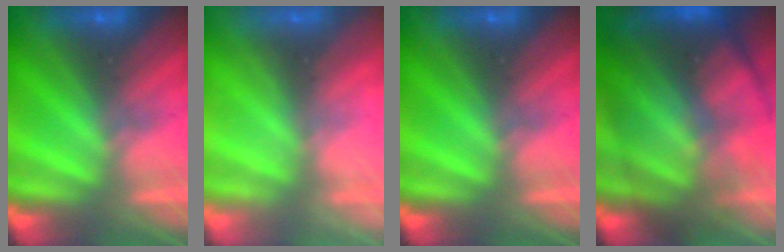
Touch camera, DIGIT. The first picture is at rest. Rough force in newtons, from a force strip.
{"total": 2.0}
{"total": 0.0}
{"total": 7.8}